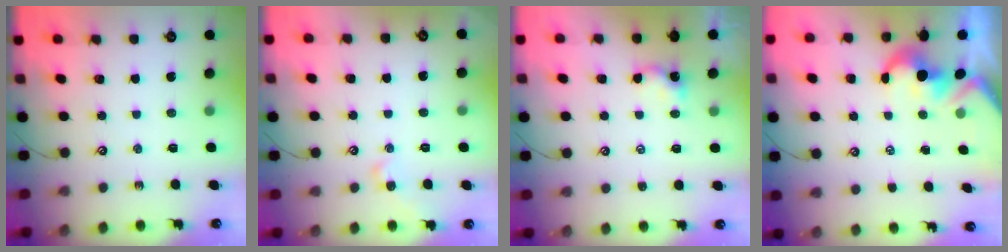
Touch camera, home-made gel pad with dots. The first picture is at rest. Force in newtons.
{"total": 1.8, "press": 1.8, "slide": 0.3}
{"total": 0.0}
{"total": 1.7, "press": 1.4, "slide": 1.0}